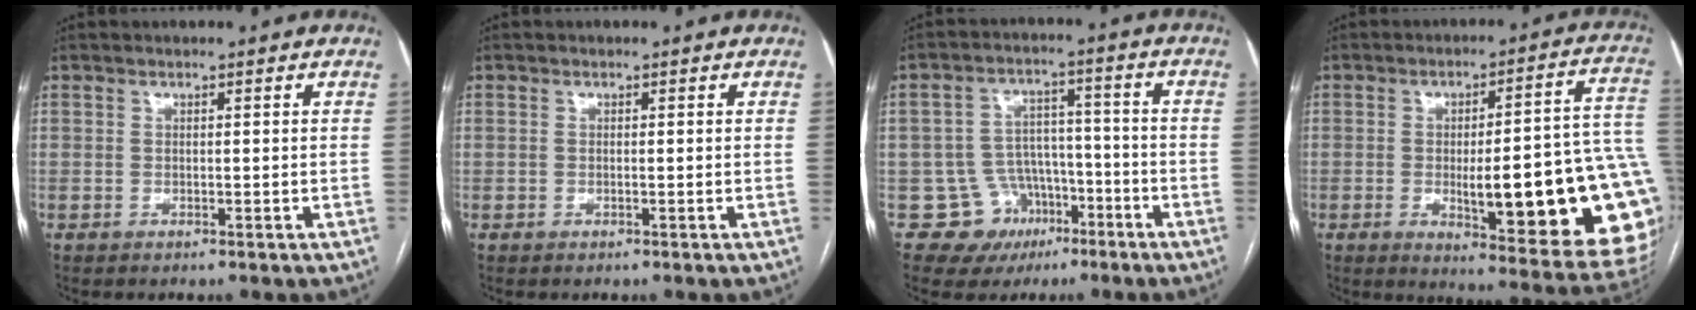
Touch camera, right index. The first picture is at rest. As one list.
[{"total": 0.0}, {"total": 8.6, "force": [-4.0, 7.6, 0.5], "torque": [0.003, 0.035, -0.048]}, {"total": 25.2, "force": [-3.7, 4.2, 24.5], "torque": [-0.223, 0.003, -0.039]}]